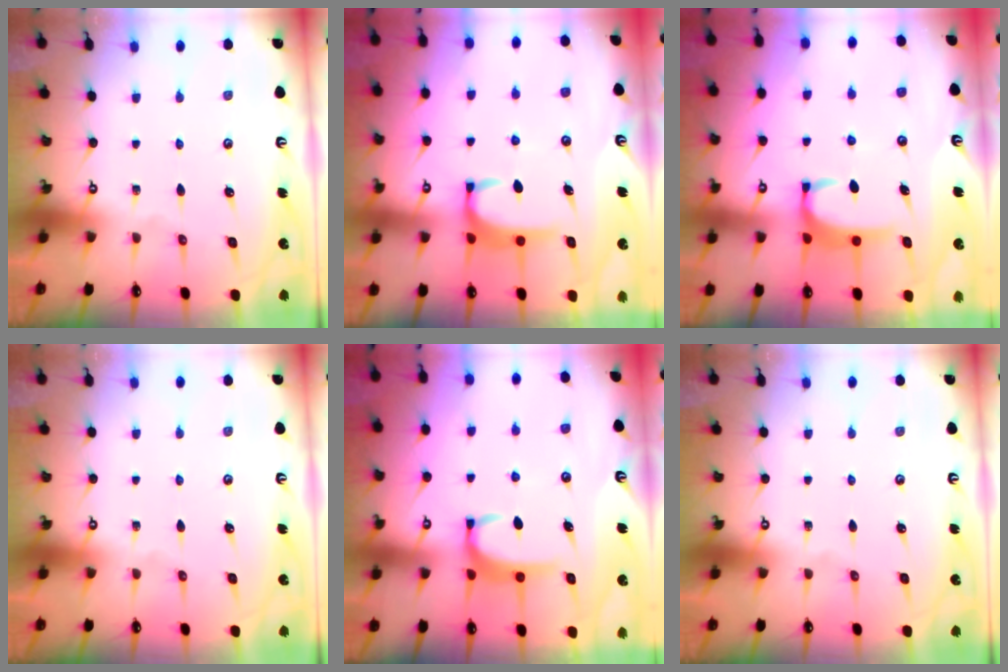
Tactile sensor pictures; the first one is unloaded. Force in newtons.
{"total": 2.8, "press": 2.8, "slide": 0.3}
{"total": 2.9, "press": 2.9, "slide": 0.3}
{"total": 0.0}
{"total": 3.5, "press": 3.4, "slide": 0.4}
{"total": 0.0}